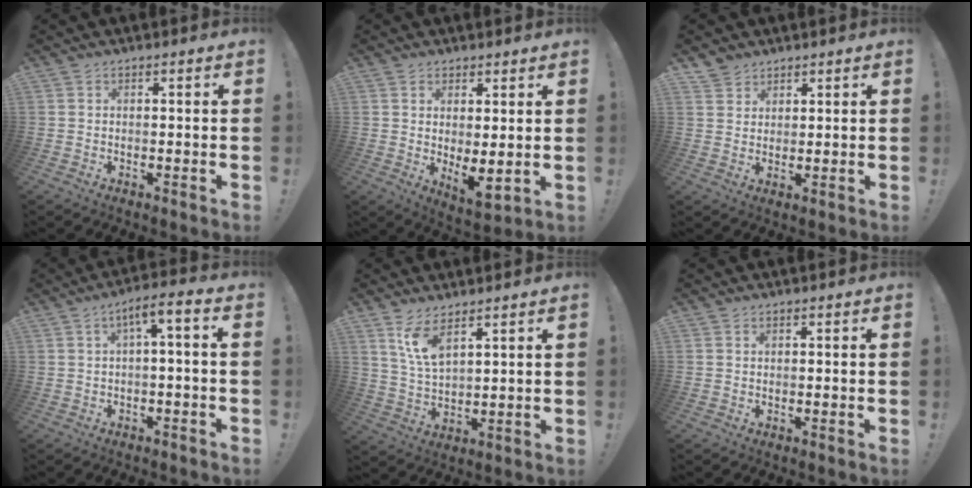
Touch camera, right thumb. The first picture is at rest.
{"total": 5.5, "force": [1.1, 1.8, 5.0], "torque": [-0.070, -0.027, 0.024]}
{"total": 3.9, "force": [3.2, 2.2, 0.3], "torque": [-0.010, -0.017, 0.062]}
{"total": 6.0, "force": [0.1, 1.4, 5.8], "torque": [-0.089, 0.000, -0.002]}
{"total": 8.3, "force": [5.6, 2.7, 5.5], "torque": [-0.104, -0.027, 0.102]}
{"total": 0.0}